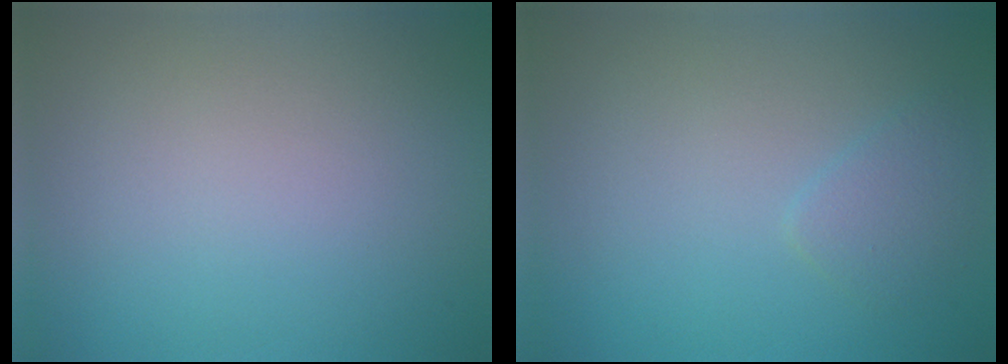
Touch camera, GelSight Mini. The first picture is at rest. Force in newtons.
{"total": 1.5, "press": 1.5, "slide": 0.1}